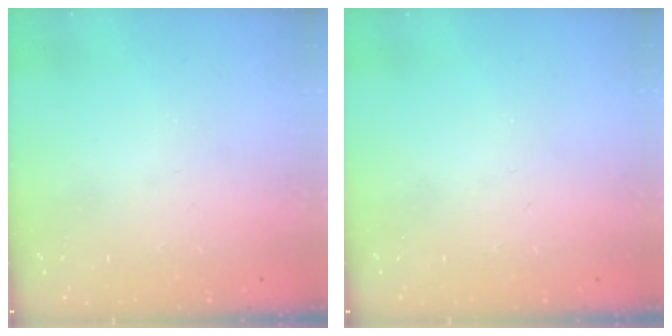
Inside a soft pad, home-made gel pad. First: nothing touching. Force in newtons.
{"total": 0.0}